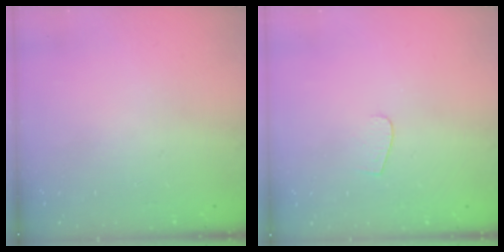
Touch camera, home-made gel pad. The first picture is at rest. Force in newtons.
{"total": 3.7, "press": 3.7, "slide": 0.3}